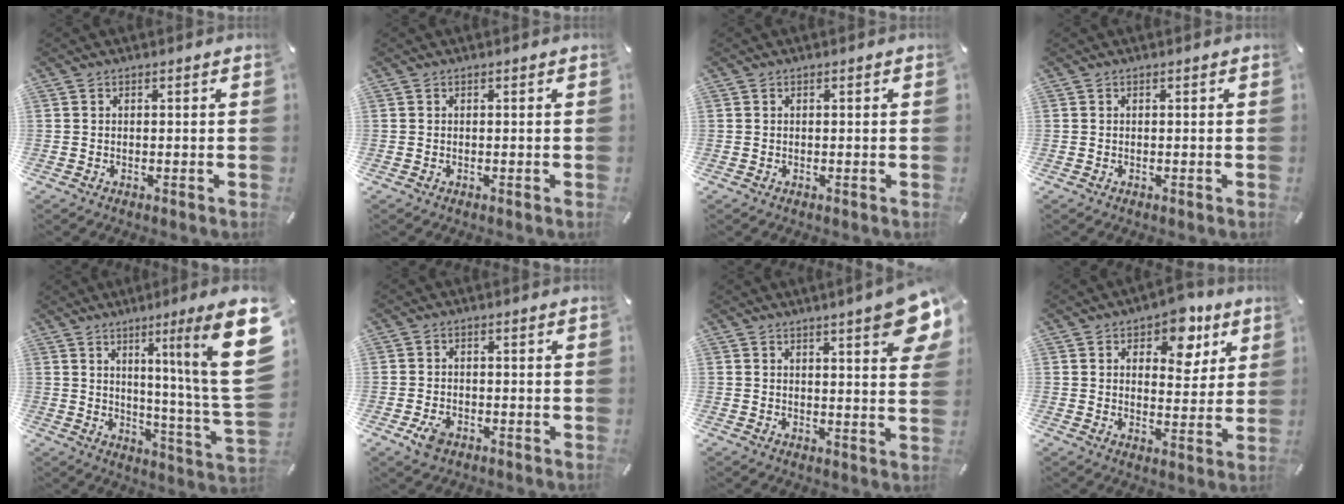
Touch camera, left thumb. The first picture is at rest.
{"total": 0.0}
{"total": 0.0}
{"total": 0.0}
{"total": 19.9, "force": [8.4, 0.6, 18.0], "torque": [-0.260, -0.071, 0.114]}
{"total": 3.4, "force": [-1.9, 2.2, 1.9], "torque": [-0.045, 0.005, -0.038]}
{"total": 9.2, "force": [5.1, 1.9, 7.4], "torque": [-0.099, -0.030, 0.082]}
{"total": 9.6, "force": [5.4, 5.8, 5.4], "torque": [-0.063, -0.023, 0.086]}